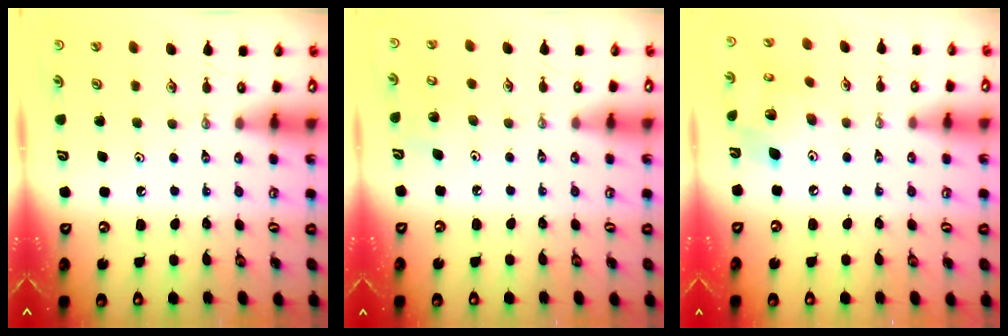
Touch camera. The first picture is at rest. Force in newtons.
{"total": 4.7, "press": 4.6, "slide": 1.3}
{"total": 11.9, "press": 11.8, "slide": 1.1}